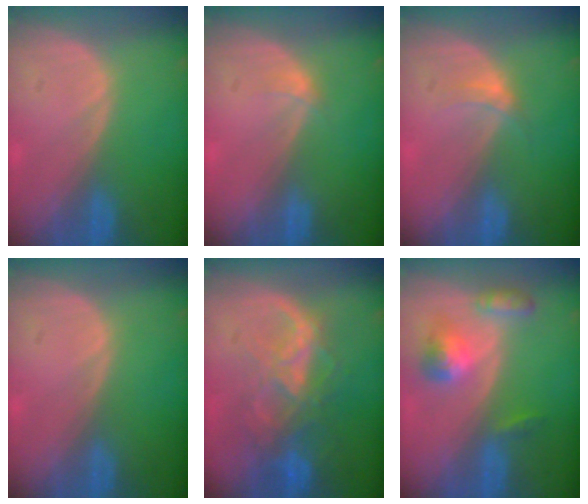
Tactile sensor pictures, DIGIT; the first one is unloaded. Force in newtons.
{"total": 1.0, "press": 1.0, "slide": 0.1}
{"total": 2.3, "press": 1.9, "slide": 1.3}
{"total": 0.0}
{"total": 8.9, "press": 7.5, "slide": 4.8}
{"total": 5.7, "press": 5.2, "slide": 2.3}